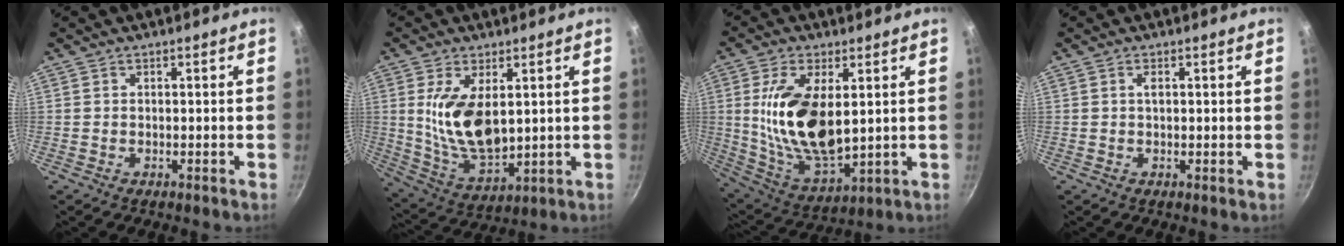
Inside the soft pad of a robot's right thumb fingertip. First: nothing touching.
{"total": 13.5, "force": [2.7, 7.0, 11.2], "torque": [-0.198, -0.028, 0.065]}
{"total": 17.7, "force": [3.0, 8.8, 15.0], "torque": [-0.273, -0.023, 0.068]}
{"total": 0.7, "force": [0.3, -0.4, 0.4], "torque": [-0.008, -0.003, 0.005]}